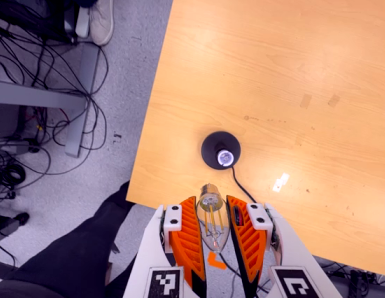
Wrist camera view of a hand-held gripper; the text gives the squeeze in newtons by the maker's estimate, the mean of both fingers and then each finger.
{"total": 15.5, "left": 16.1, "right": 15.0}